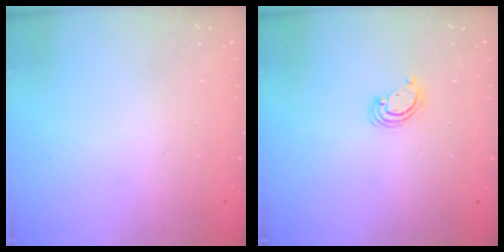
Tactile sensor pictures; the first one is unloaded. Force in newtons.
{"total": 3.4, "press": 3.4, "slide": 0.4}